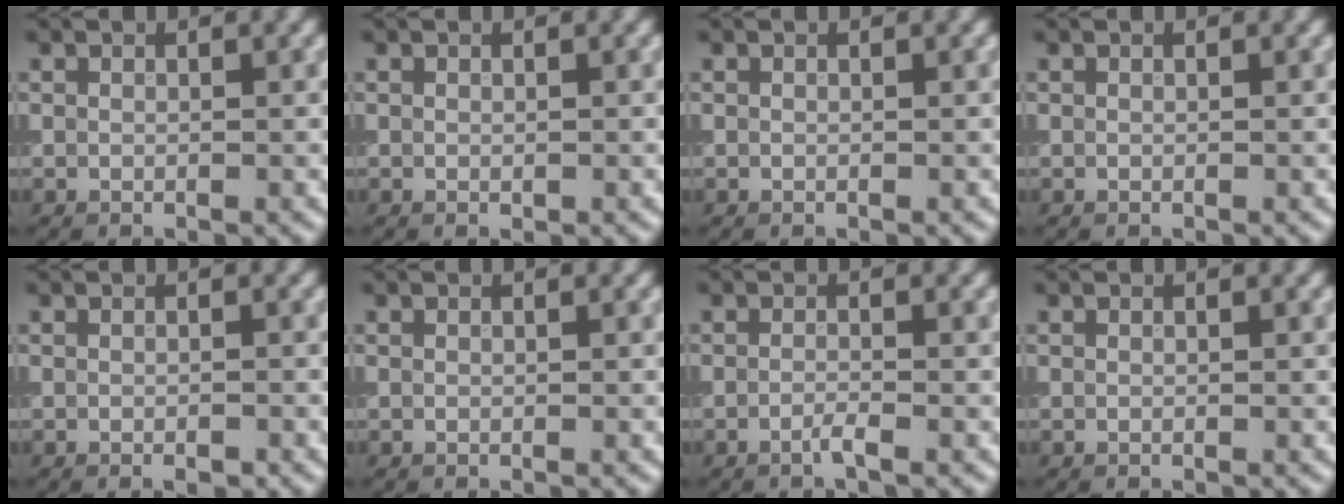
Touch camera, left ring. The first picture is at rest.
{"total": 0.0}
{"total": 0.0}
{"total": 0.0}
{"total": 0.7, "force": [-0.4, 0.2, 0.5], "torque": [-0.007, -0.002, -0.005]}
{"total": 0.0}
{"total": 1.0, "force": [-0.5, 0.1, 0.8], "torque": [-0.016, -0.001, -0.014]}
{"total": 0.0}